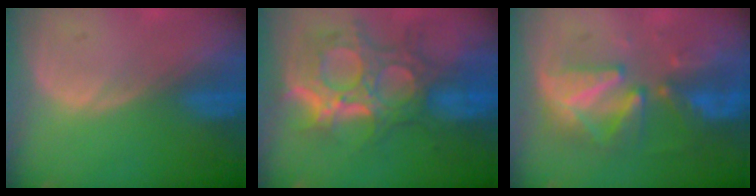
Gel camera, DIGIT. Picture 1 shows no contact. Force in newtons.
{"total": 12.1, "press": 10.8, "slide": 5.5}
{"total": 9.0, "press": 8.4, "slide": 3.3}